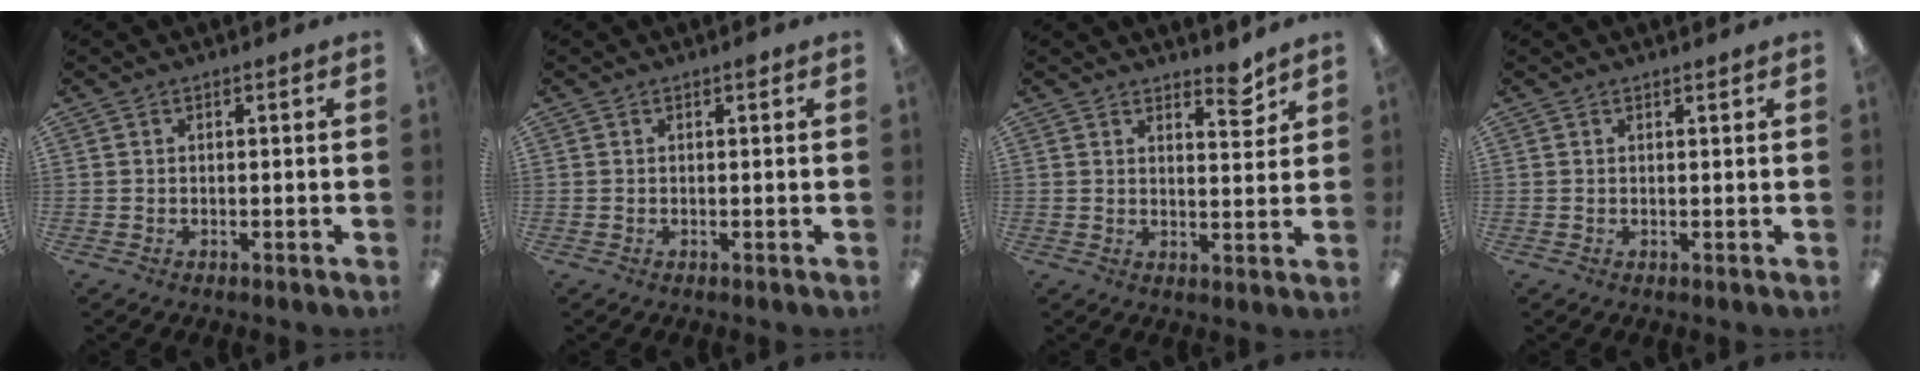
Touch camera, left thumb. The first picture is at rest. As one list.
[{"total": 0.7, "force": [0.4, 0.1, 0.5], "torque": [-0.002, 0.001, 0.005]}, {"total": 5.2, "force": [4.2, 1.6, 2.5], "torque": [-0.019, -0.033, 0.068]}, {"total": 0.7, "force": [0.6, 0.0, 0.2], "torque": [-0.005, 0.000, 0.012]}]